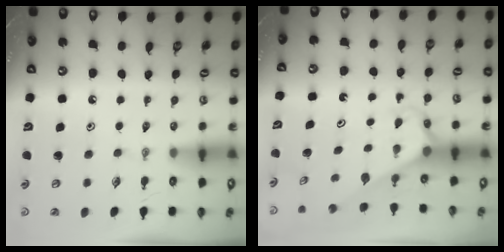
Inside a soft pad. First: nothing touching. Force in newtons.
{"total": 2.6, "press": 2.6, "slide": 0.1}